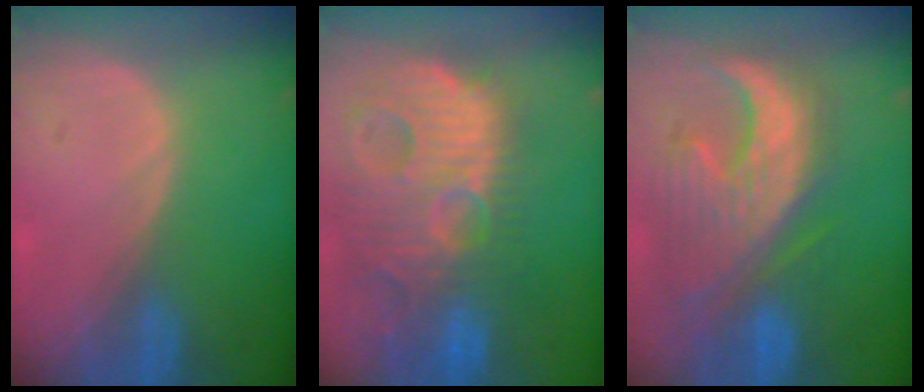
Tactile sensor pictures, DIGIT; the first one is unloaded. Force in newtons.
{"total": 14.8, "press": 12.9, "slide": 7.4}
{"total": 12.3, "press": 11.3, "slide": 4.8}